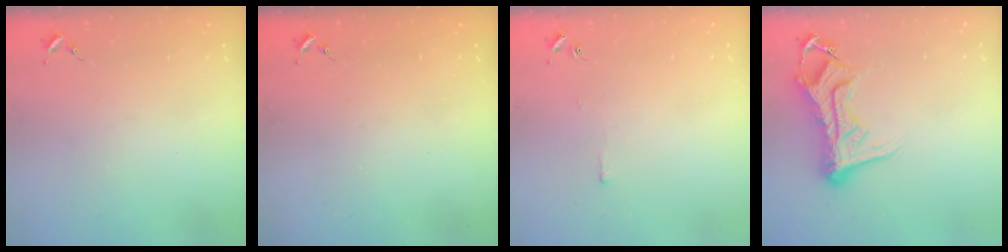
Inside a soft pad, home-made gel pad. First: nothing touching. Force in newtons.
{"total": 0.7, "press": 0.7, "slide": 0.1}
{"total": 2.6, "press": 2.6, "slide": 0.3}
{"total": 14.1, "press": 14.0, "slide": 1.6}